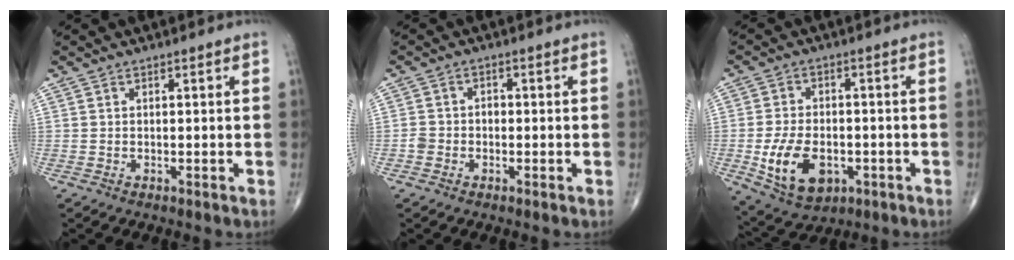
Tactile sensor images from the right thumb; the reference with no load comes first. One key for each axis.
{"total": 2.5, "fx": -0.8, "fy": 2.1, "fz": 0.9, "tx": -0.007, "ty": 0.015, "tz": -0.019}
{"total": 11.9, "fx": -3.3, "fy": 7.6, "fz": 8.6, "tx": -0.144, "ty": 0.006, "tz": -0.042}